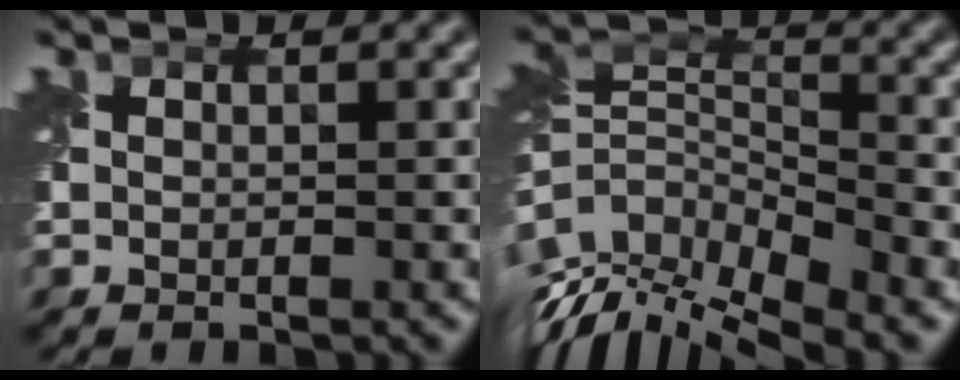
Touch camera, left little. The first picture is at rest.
{"total": 12.1, "force": [-7.6, 5.4, 7.7], "torque": [-0.157, 0.003, -0.119]}